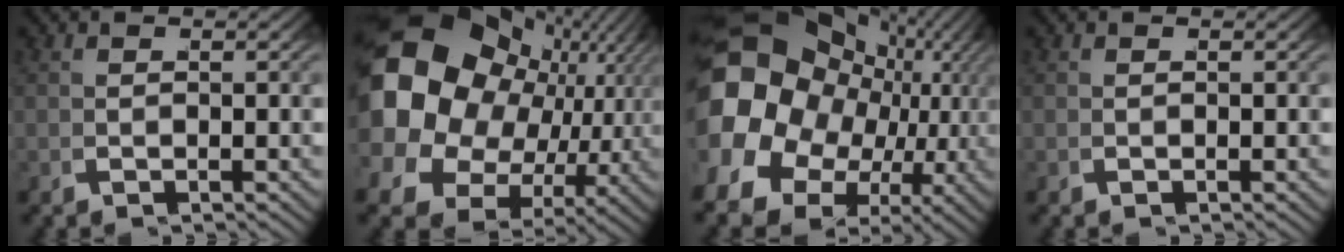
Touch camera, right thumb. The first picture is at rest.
{"total": 22.1, "force": [1.8, 16.9, 14.1], "torque": [-0.280, -0.035, 0.033]}
{"total": 24.9, "force": [0.8, 19.6, 15.4], "torque": [-0.296, -0.035, 0.009]}
{"total": 0.0}